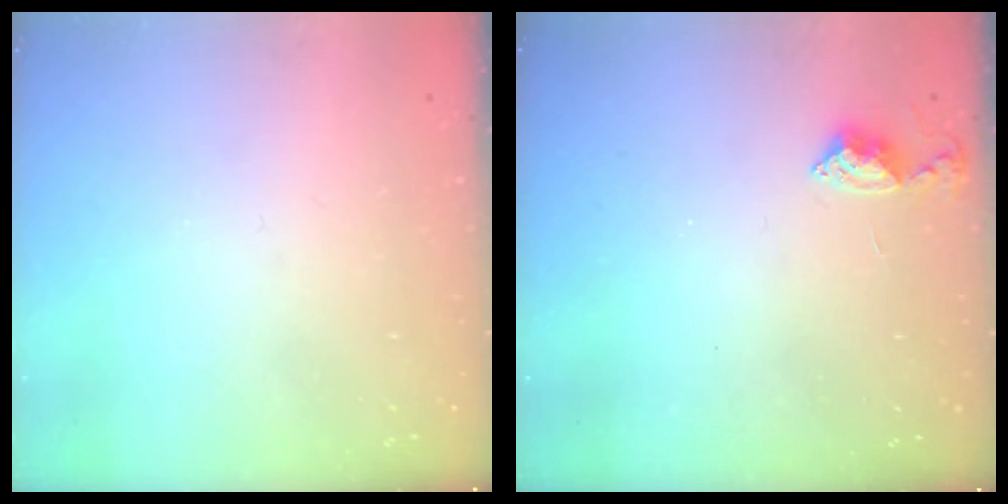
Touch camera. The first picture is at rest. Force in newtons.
{"total": 5.3, "press": 5.2, "slide": 0.7}